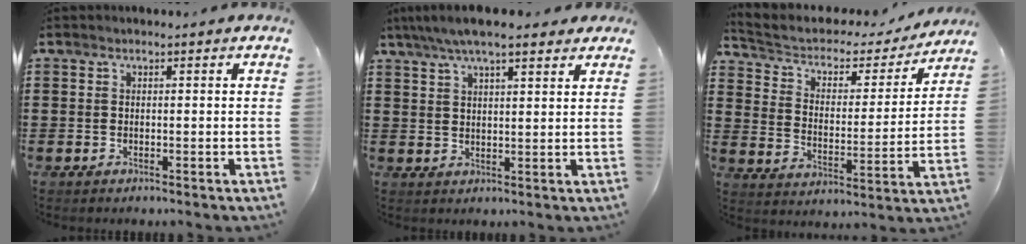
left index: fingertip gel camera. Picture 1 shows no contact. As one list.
[{"total": 6.3, "force": [4.9, 1.3, 3.8], "torque": [-0.085, -0.002, 0.087]}, {"total": 3.6, "force": [2.4, 2.2, 1.4], "torque": [-0.046, -0.019, 0.031]}]